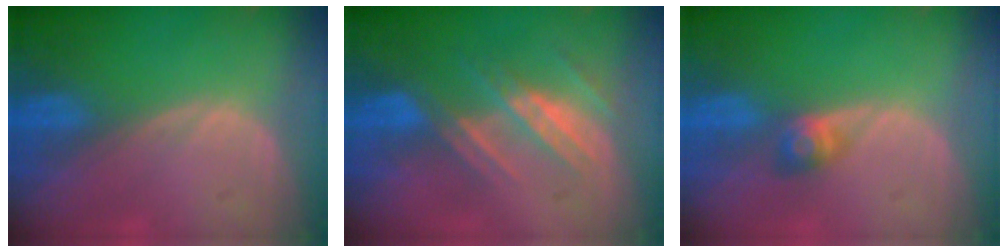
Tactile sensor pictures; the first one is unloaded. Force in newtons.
{"total": 7.3, "press": 6.5, "slide": 3.3}
{"total": 2.7, "press": 2.5, "slide": 1.1}